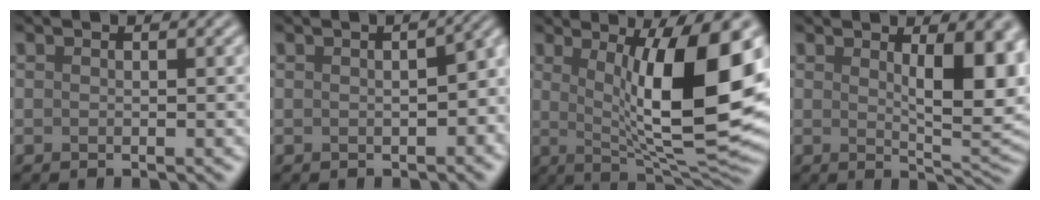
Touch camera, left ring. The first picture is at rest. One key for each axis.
{"total": 5.6, "fx": -0.3, "fy": 2.9, "fz": 4.8, "tx": -0.048, "ty": -0.003, "tz": 0.007}
{"total": 12.1, "fx": 1.9, "fy": 3.0, "fz": 11.6, "tx": -0.171, "ty": -0.011, "tz": 0.039}
{"total": 7.4, "fx": 2.0, "fy": 2.4, "fz": 6.8, "tx": -0.095, "ty": -0.010, "tz": 0.038}